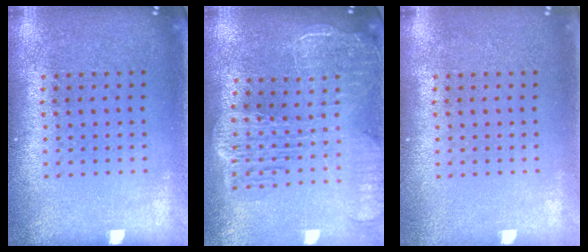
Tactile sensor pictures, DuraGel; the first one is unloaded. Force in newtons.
{"total": 2.7, "press": 2.3, "slide": 1.4}
{"total": 0.5, "press": 0.5, "slide": 0.1}